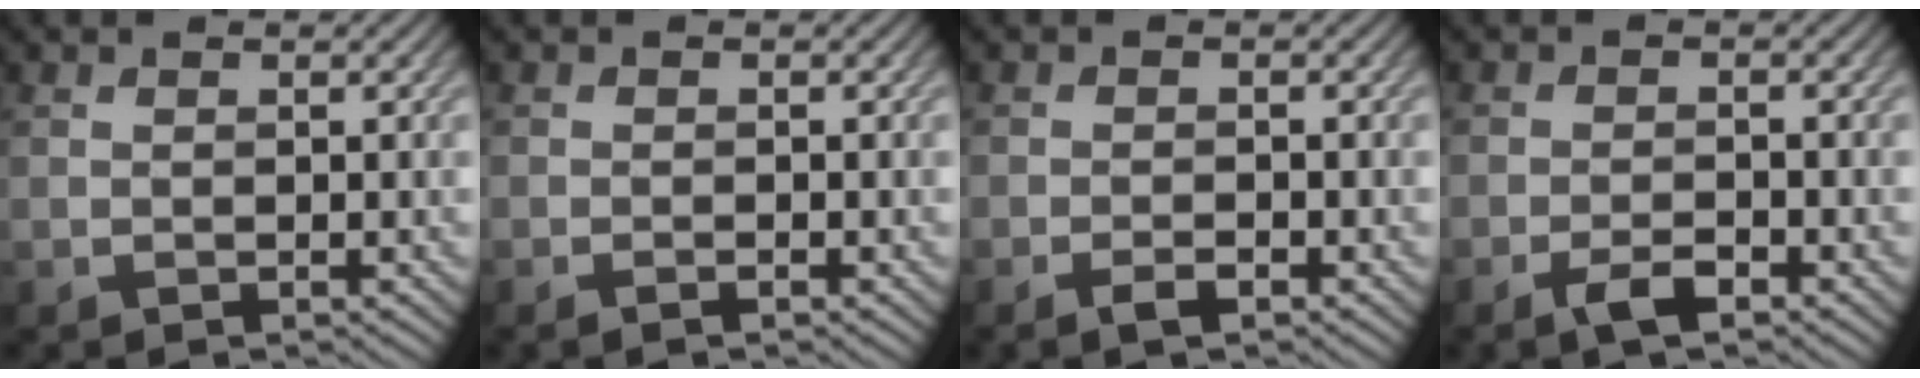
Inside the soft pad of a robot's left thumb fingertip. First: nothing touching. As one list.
[{"total": 1.0, "force": [-0.8, 0.1, 0.7], "torque": [-0.014, 0.000, -0.015]}, {"total": 1.8, "force": [-1.3, 0.4, 1.2], "torque": [-0.023, 0.001, -0.024]}, {"total": 2.8, "force": [-1.9, 0.6, 1.9], "torque": [-0.039, 0.001, -0.040]}]